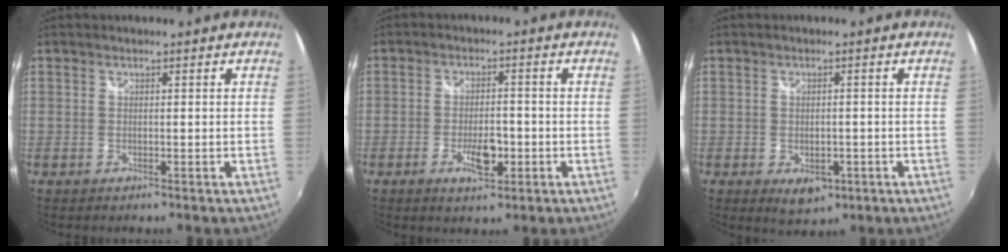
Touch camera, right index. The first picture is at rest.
{"total": 5.8, "force": [-2.1, 2.4, 4.8], "torque": [-0.093, -0.005, -0.034]}
{"total": 5.2, "force": [-1.9, 3.4, 3.5], "torque": [-0.062, -0.017, -0.023]}